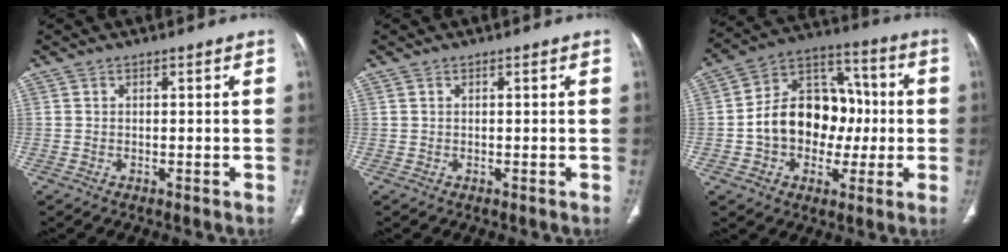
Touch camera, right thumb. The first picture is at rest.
{"total": 0.0}
{"total": 17.1, "force": [-1.3, 12.8, 11.3], "torque": [-0.135, 0.045, -0.022]}